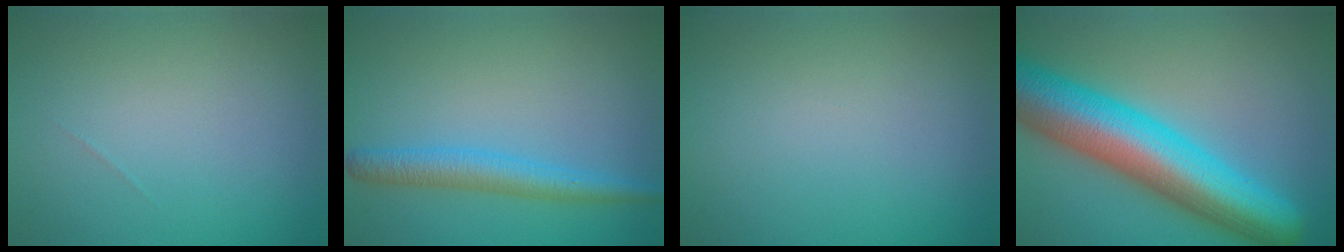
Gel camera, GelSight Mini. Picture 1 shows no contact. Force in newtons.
{"total": 3.2, "press": 3.2, "slide": 0.1}
{"total": 0.0}
{"total": 11.6, "press": 11.6, "slide": 0.4}